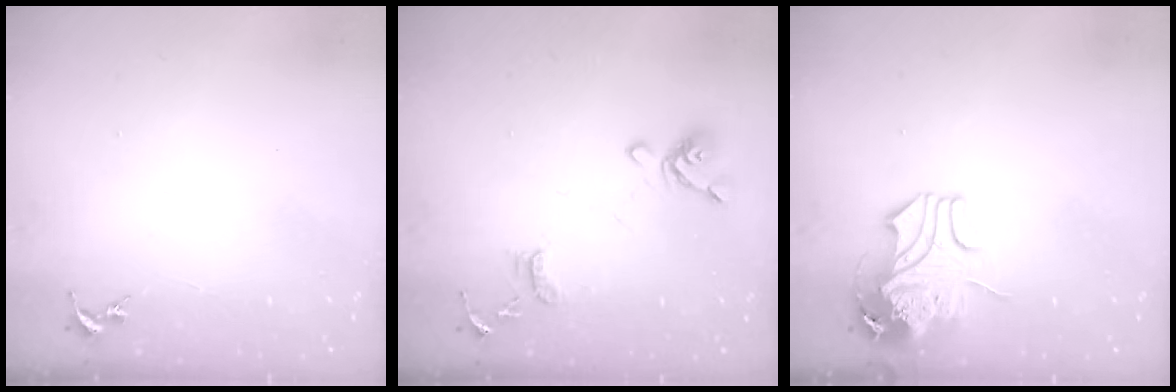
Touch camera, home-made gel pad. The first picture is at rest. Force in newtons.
{"total": 13.1, "press": 13.0, "slide": 1.4}
{"total": 11.7, "press": 11.5, "slide": 1.8}